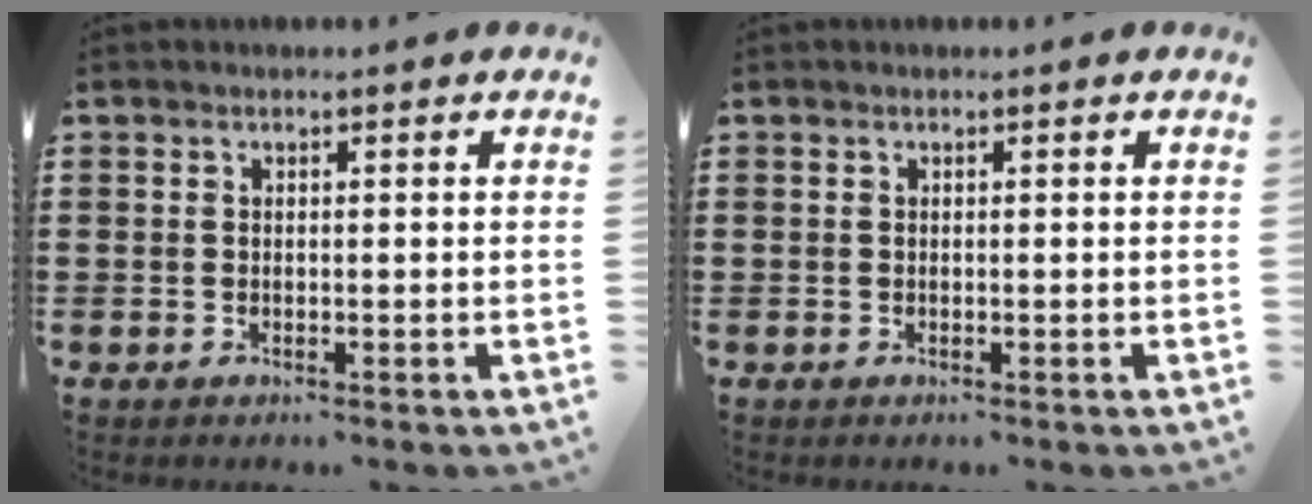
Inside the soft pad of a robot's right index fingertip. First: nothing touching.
{"total": 0.0}